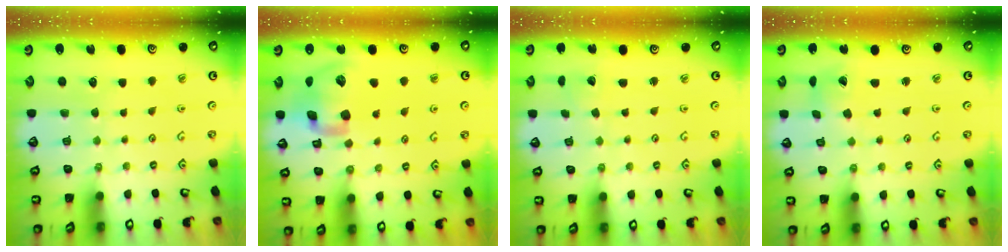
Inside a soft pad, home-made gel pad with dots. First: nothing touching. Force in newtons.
{"total": 17.3, "press": 17.0, "slide": 2.8}
{"total": 1.7, "press": 1.7, "slide": 0.1}
{"total": 2.1, "press": 2.0, "slide": 0.3}